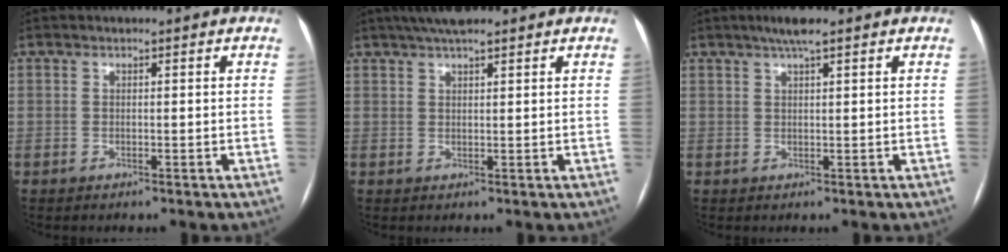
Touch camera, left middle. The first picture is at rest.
{"total": 5.8, "force": [4.6, 0.9, 3.5], "torque": [-0.056, 0.028, 0.077]}
{"total": 3.4, "force": [2.3, 0.2, 2.5], "torque": [-0.047, 0.010, 0.040]}